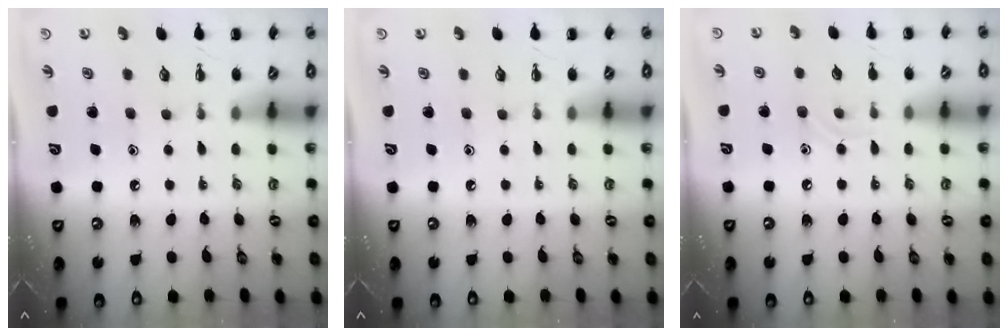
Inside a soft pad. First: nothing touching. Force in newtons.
{"total": 0.0}
{"total": 4.9, "press": 4.6, "slide": 1.5}